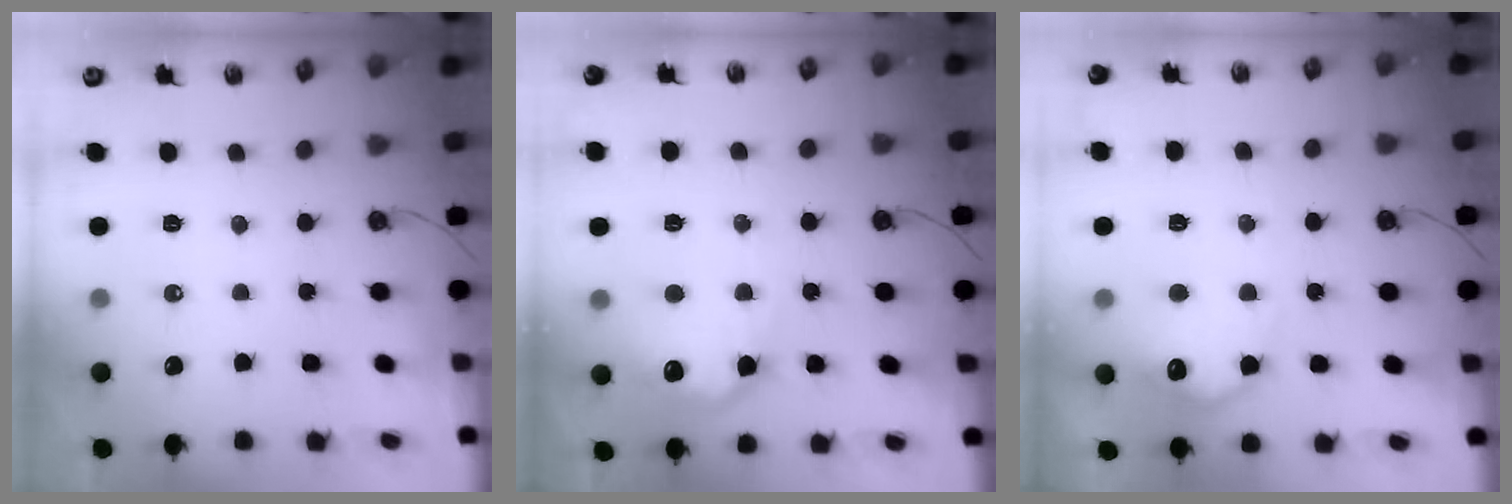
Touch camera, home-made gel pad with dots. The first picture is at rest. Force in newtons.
{"total": 13.5, "press": 13.5, "slide": 0.8}
{"total": 13.5, "press": 13.5, "slide": 0.6}